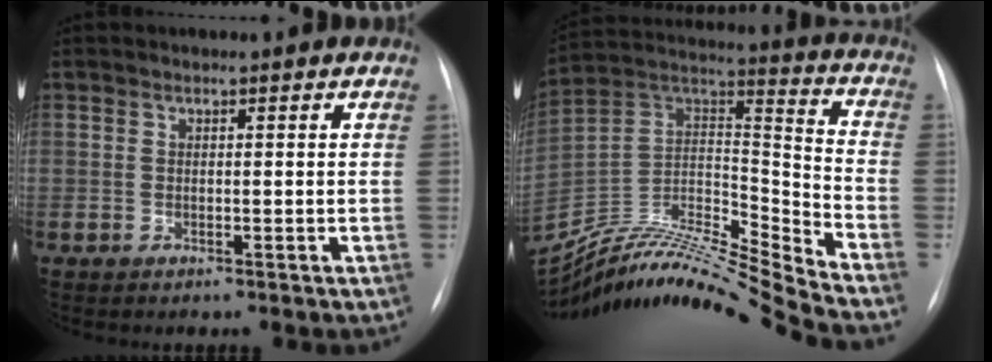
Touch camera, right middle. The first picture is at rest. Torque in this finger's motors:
{"motor_torque": [0.00, -2.03, -0.21, 0.01]}